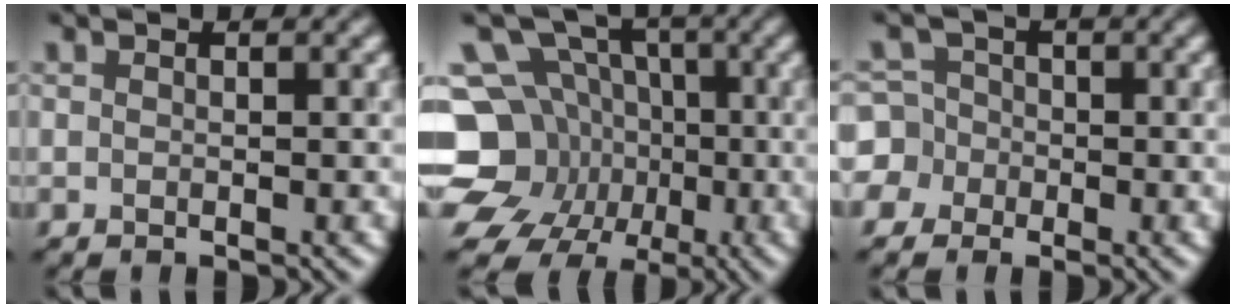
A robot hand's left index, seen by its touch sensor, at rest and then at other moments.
{"total": 14.9, "force": [-3.5, 13.4, 5.4], "torque": [-0.132, 0.001, -0.083]}
{"total": 5.9, "force": [-1.9, 5.4, 1.2], "torque": [-0.020, 0.013, -0.066]}